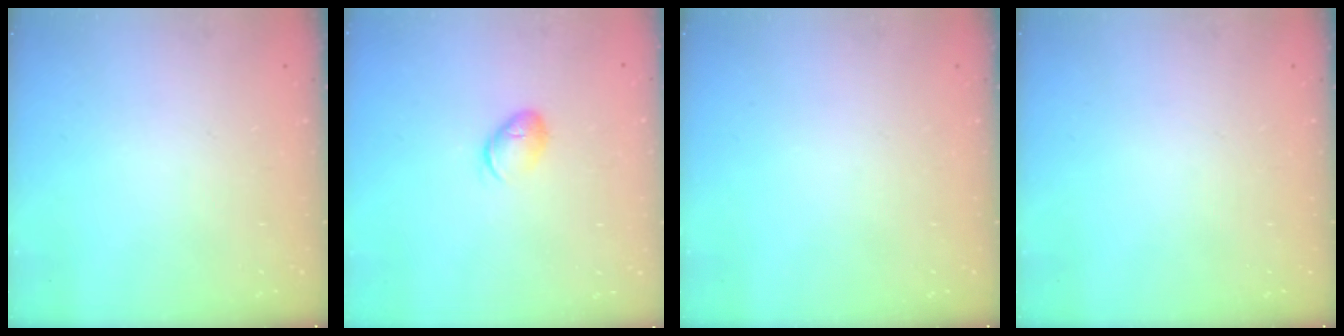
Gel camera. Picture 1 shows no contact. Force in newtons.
{"total": 7.4, "press": 7.4, "slide": 0.8}
{"total": 0.0}
{"total": 0.0}